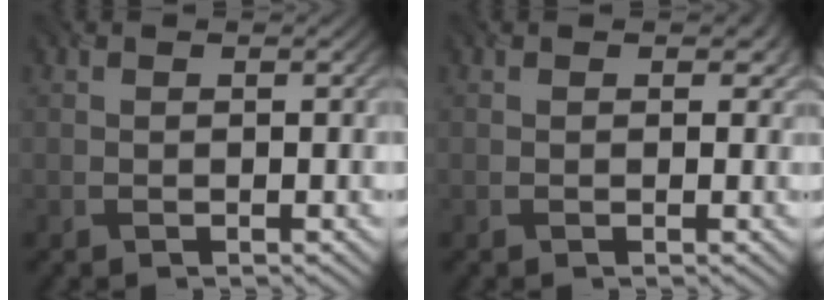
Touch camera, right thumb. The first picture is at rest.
{"total": 0.7, "force": [0.3, 0.6, 0.2], "torque": [-0.005, -0.006, 0.000]}